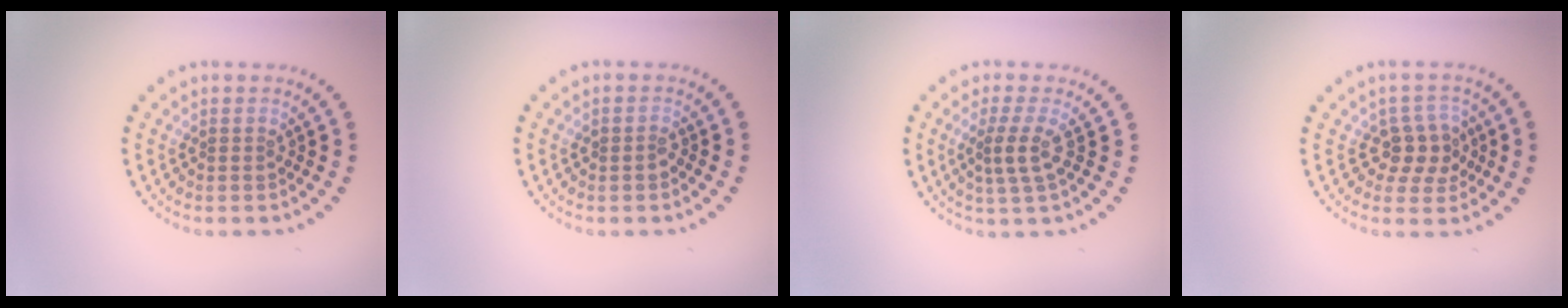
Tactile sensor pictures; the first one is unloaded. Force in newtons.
{"total": 0.8, "press": 0.8, "slide": 0.2}
{"total": 2.5, "press": 1.8, "slide": 1.7}
{"total": 3.0, "press": 2.8, "slide": 1.2}